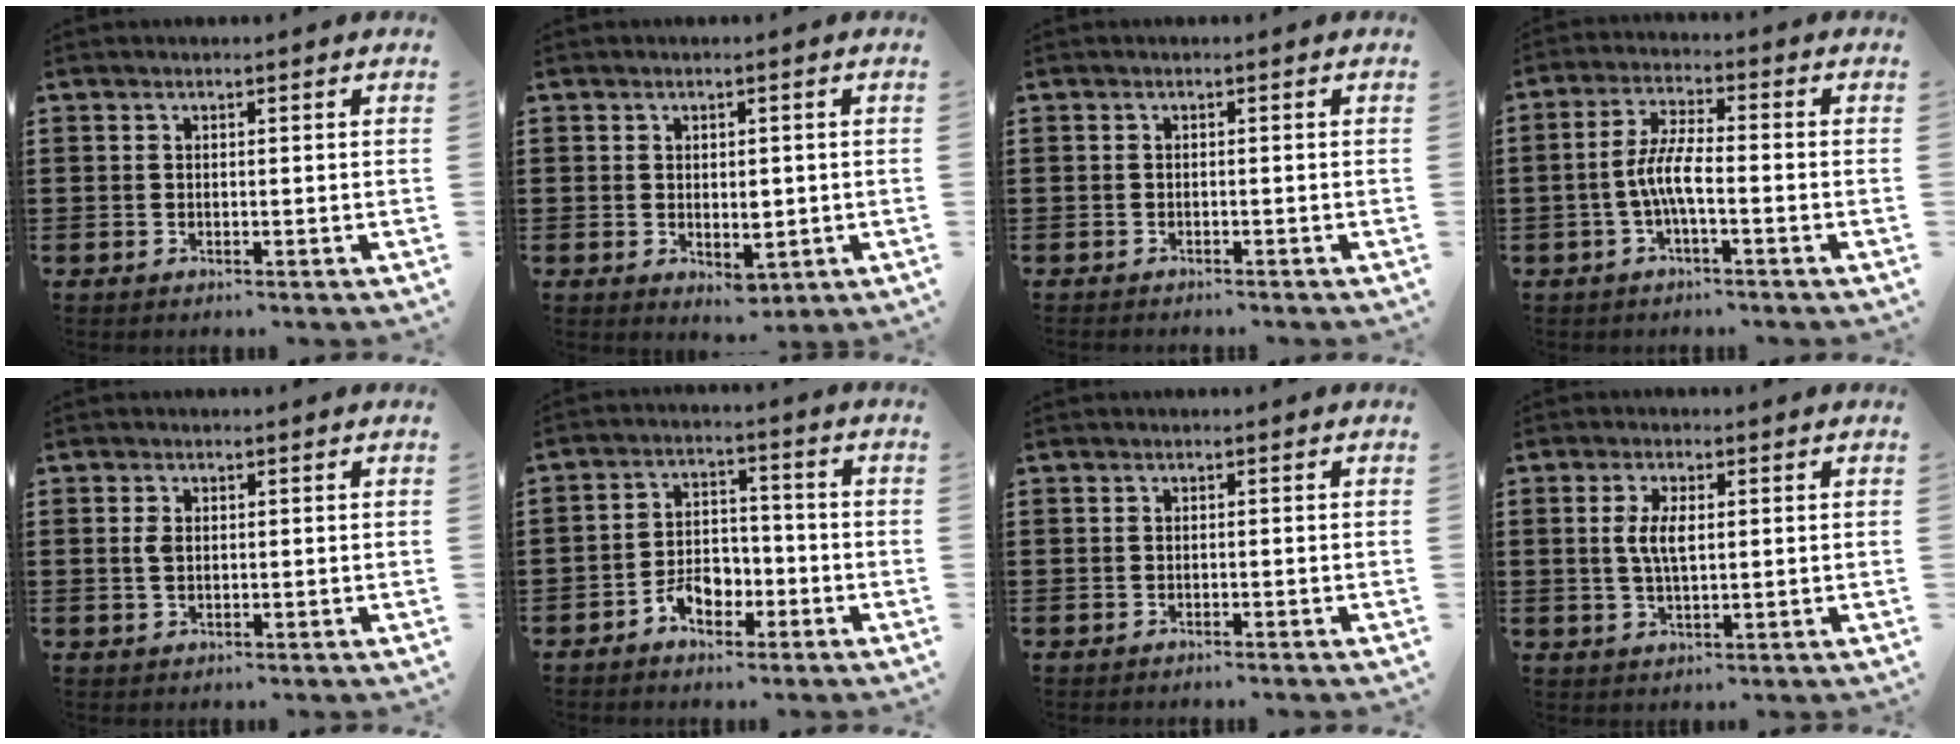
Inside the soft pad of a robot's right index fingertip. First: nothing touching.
{"total": 2.6, "force": [0.1, 1.6, 2.0], "torque": [-0.032, -0.001, 0.000]}
{"total": 0.6, "force": [-0.6, -0.1, 0.0], "torque": [-0.001, -0.003, -0.013]}
{"total": 5.6, "force": [-1.7, 1.1, 5.2], "torque": [-0.119, -0.008, -0.040]}
{"total": 2.0, "force": [0.2, 1.1, 1.6], "torque": [-0.044, 0.002, 0.000]}
{"total": 5.2, "force": [-3.1, 3.2, 2.7], "torque": [-0.055, 0.008, -0.058]}
{"total": 0.5, "force": [-0.5, -0.1, 0.1], "torque": [-0.003, -0.001, -0.010]}
{"total": 4.3, "force": [0.6, 1.7, 4.0], "torque": [-0.080, 0.008, 0.007]}